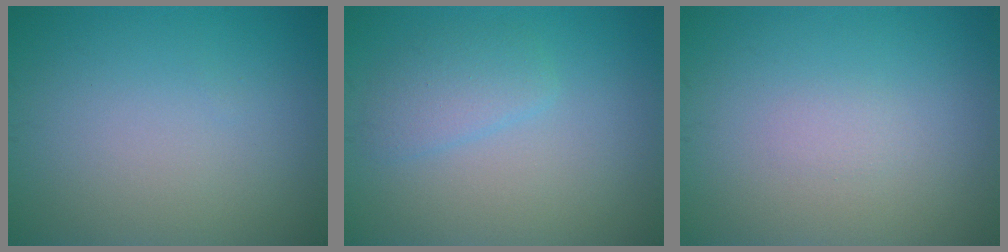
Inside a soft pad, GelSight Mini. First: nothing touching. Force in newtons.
{"total": 2.1, "press": 2.1, "slide": 0.2}
{"total": 0.6, "press": 0.6, "slide": 0.0}